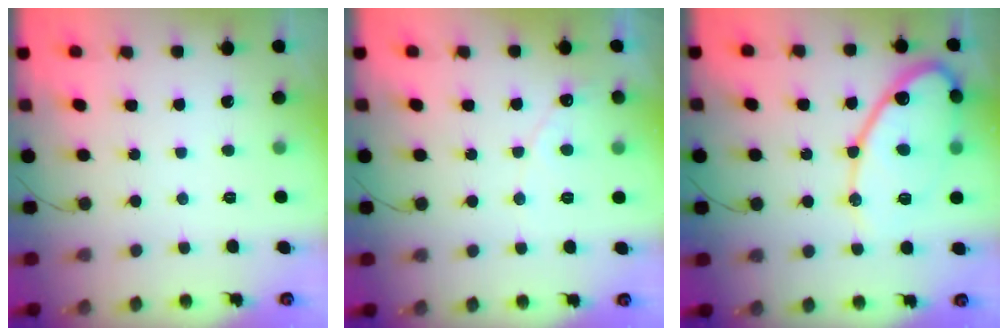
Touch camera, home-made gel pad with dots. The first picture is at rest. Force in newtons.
{"total": 3.7, "press": 3.7, "slide": 0.2}
{"total": 16.4, "press": 16.3, "slide": 1.4}